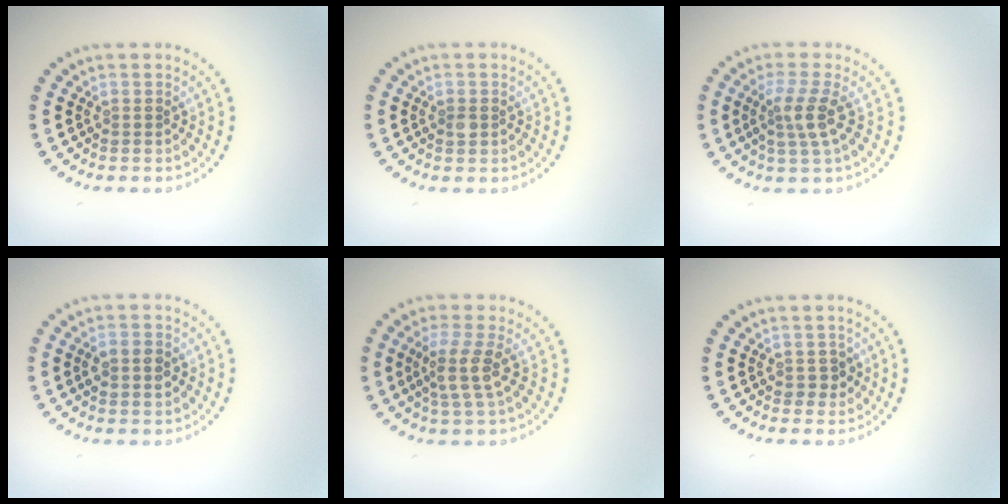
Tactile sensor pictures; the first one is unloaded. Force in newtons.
{"total": 1.0, "press": 1.0, "slide": 0.0}
{"total": 2.7, "press": 2.2, "slide": 1.6}
{"total": 2.6, "press": 2.6, "slide": 0.1}
{"total": 3.0, "press": 2.4, "slide": 1.7}
{"total": 1.1, "press": 1.0, "slide": 0.6}